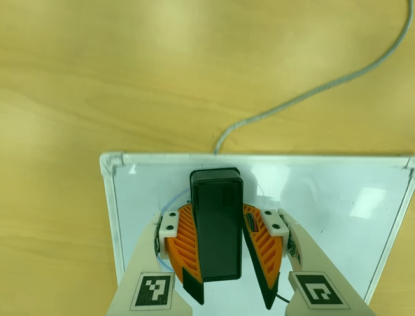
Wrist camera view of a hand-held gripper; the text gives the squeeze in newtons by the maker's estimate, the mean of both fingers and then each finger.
{"total": 12.4, "left": 14.4, "right": 10.4}